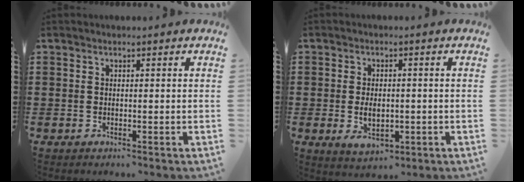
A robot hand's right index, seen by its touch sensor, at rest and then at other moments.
{"total": 4.1, "force": [-0.6, 2.5, 3.2], "torque": [-0.061, -0.002, -0.013]}